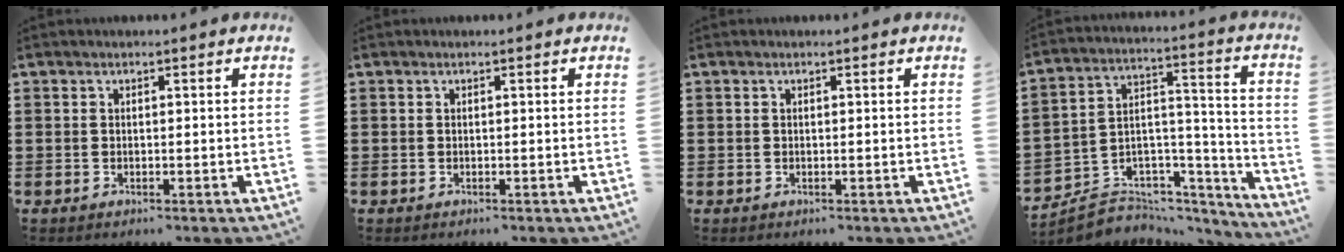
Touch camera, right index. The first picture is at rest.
{"total": 0.0}
{"total": 0.0}
{"total": 4.5, "force": [-3.4, 3.0, 0.1], "torque": [-0.014, -0.006, -0.064]}